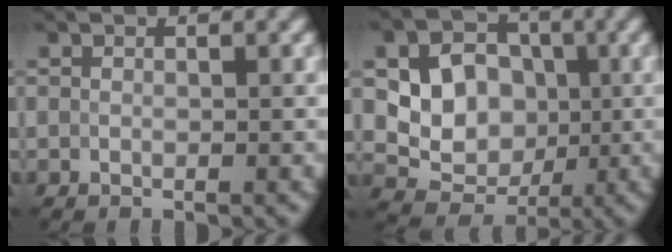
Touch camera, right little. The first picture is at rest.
{"total": 6.4, "force": [0.6, 5.5, 3.1], "torque": [-0.043, 0.000, 0.005]}